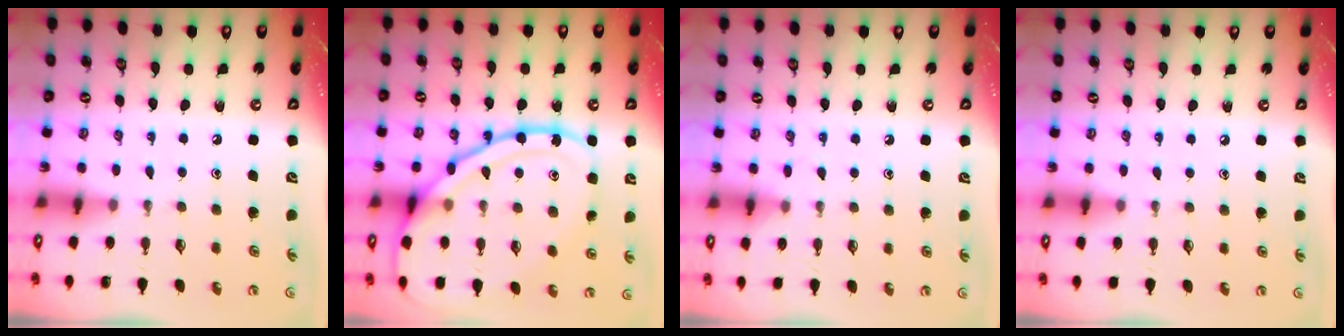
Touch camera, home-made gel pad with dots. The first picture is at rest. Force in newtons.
{"total": 20.8, "press": 20.7, "slide": 1.8}
{"total": 5.8, "press": 5.8, "slide": 0.8}
{"total": 2.6, "press": 2.6, "slide": 0.3}